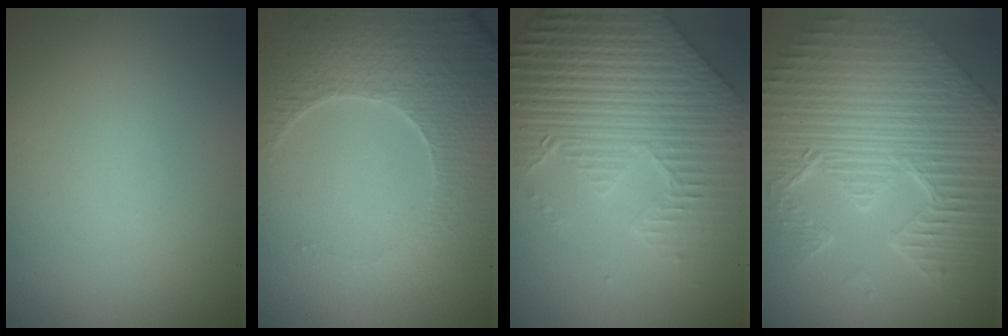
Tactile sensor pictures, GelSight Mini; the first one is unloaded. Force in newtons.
{"total": 4.5, "press": 4.4, "slide": 0.8}
{"total": 8.9, "press": 6.6, "slide": 5.9}
{"total": 11.6, "press": 7.4, "slide": 8.9}